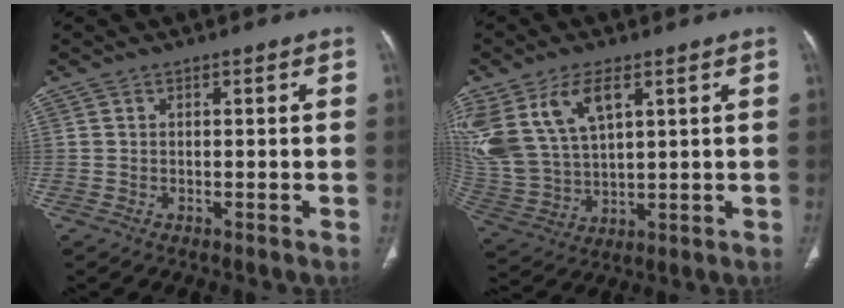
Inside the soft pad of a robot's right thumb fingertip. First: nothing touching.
{"total": 15.1, "force": [6.9, 8.0, 10.8], "torque": [-0.226, -0.017, 0.151]}